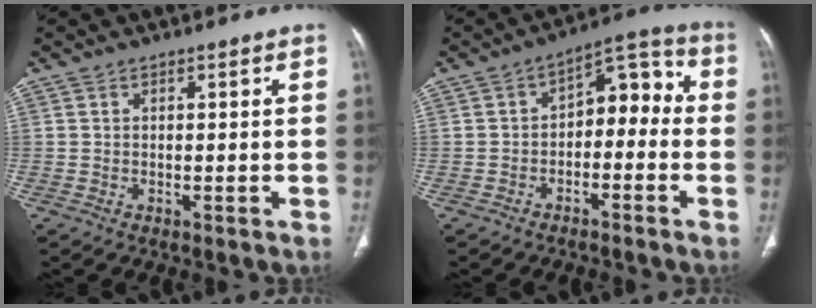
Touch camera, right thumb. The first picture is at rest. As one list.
[{"total": 9.3, "force": [-1.6, 5.9, 7.1], "torque": [-0.059, 0.051, -0.036]}]